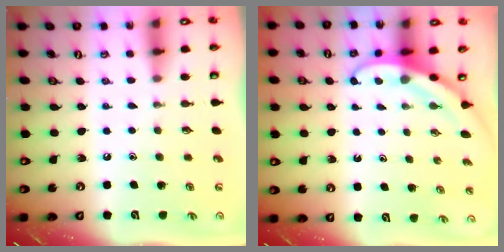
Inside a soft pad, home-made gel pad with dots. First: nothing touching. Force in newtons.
{"total": 3.7, "press": 3.7, "slide": 0.3}